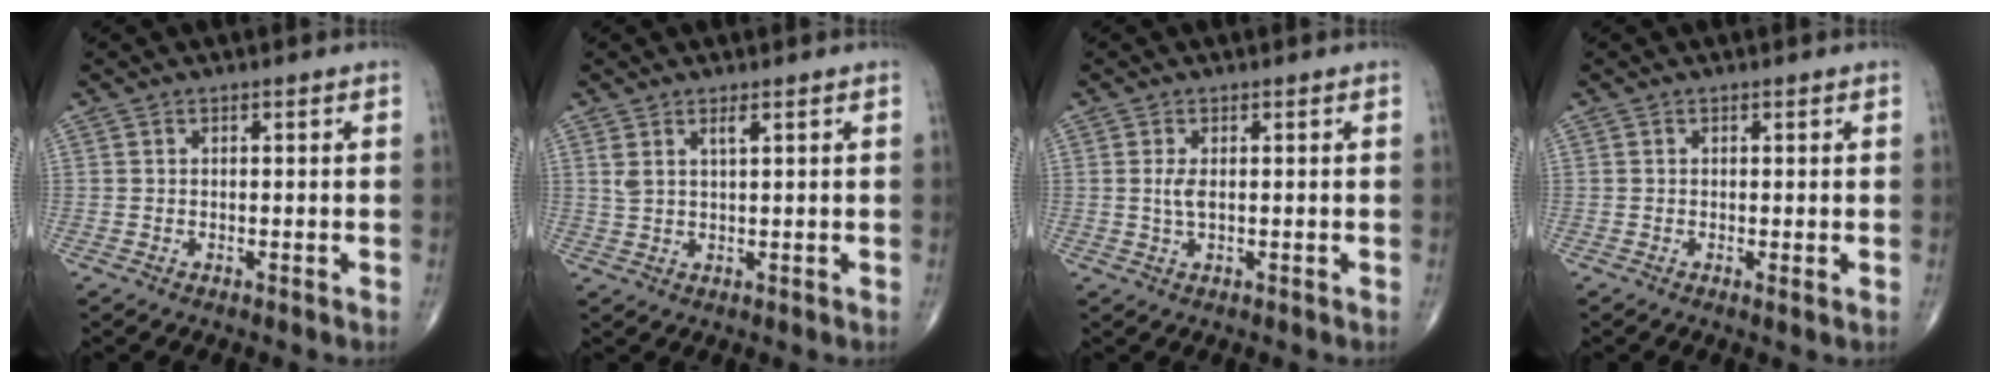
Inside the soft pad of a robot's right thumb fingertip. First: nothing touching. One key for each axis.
{"total": 2.8, "fx": 1.5, "fy": 0.7, "fz": 2.3, "tx": -0.051, "ty": -0.003, "tz": 0.035}
{"total": 2.3, "fx": 0.3, "fy": 0.8, "fz": 2.1, "tx": -0.048, "ty": -0.002, "tz": 0.009}
{"total": 0.7, "fx": 0.0, "fy": 0.0, "fz": 0.7, "tx": -0.016, "ty": -0.005, "tz": -0.004}